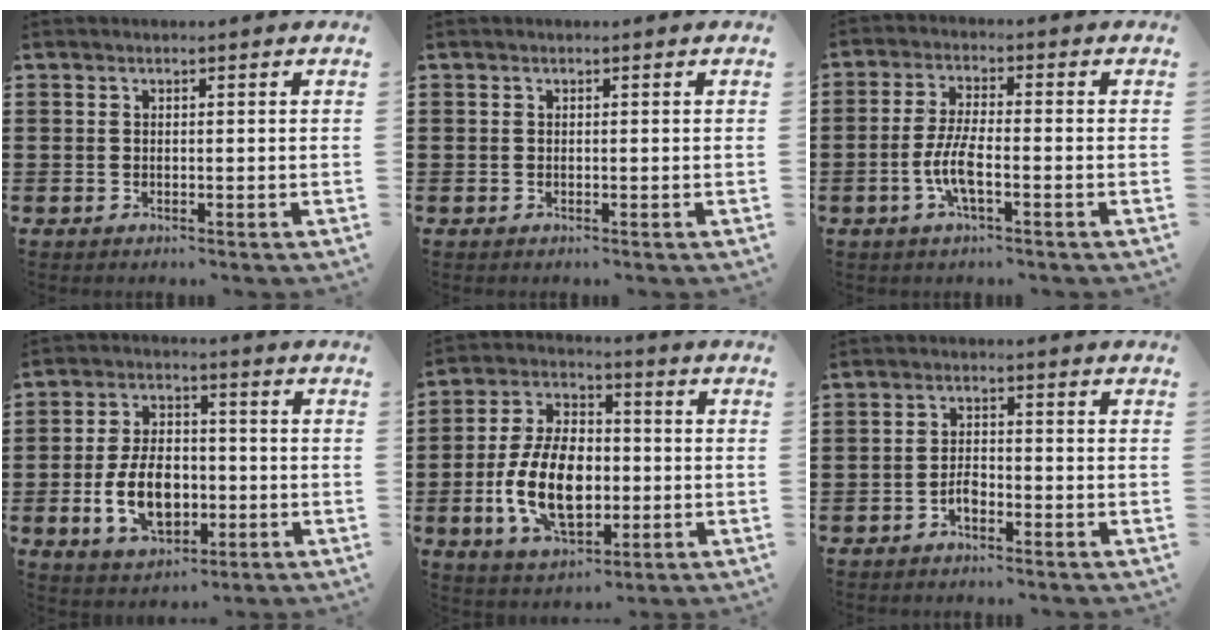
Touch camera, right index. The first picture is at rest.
{"total": 0.0}
{"total": 5.8, "force": [-2.0, 1.4, 5.2], "torque": [-0.124, -0.009, -0.045]}
{"total": 10.0, "force": [-2.1, 6.5, 7.3], "torque": [-0.136, -0.001, -0.044]}
{"total": 12.2, "force": [-2.2, 7.3, 9.5], "torque": [-0.210, -0.001, -0.042]}
{"total": 2.5, "force": [-1.6, 1.2, 1.6], "torque": [-0.032, 0.006, -0.032]}